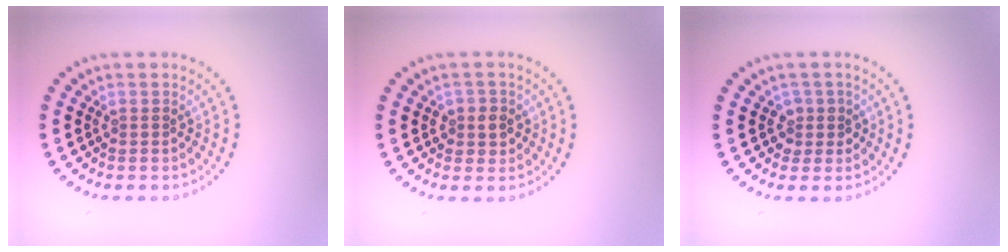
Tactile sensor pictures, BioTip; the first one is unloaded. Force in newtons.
{"total": 1.8, "press": 1.6, "slide": 0.7}
{"total": 1.7, "press": 1.3, "slide": 1.0}